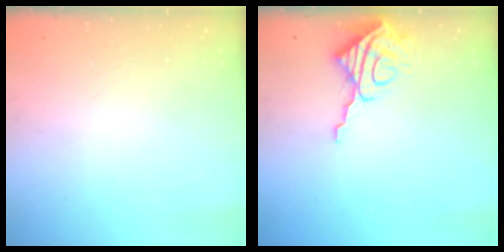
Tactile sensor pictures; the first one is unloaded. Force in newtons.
{"total": 9.8, "press": 9.8, "slide": 0.7}